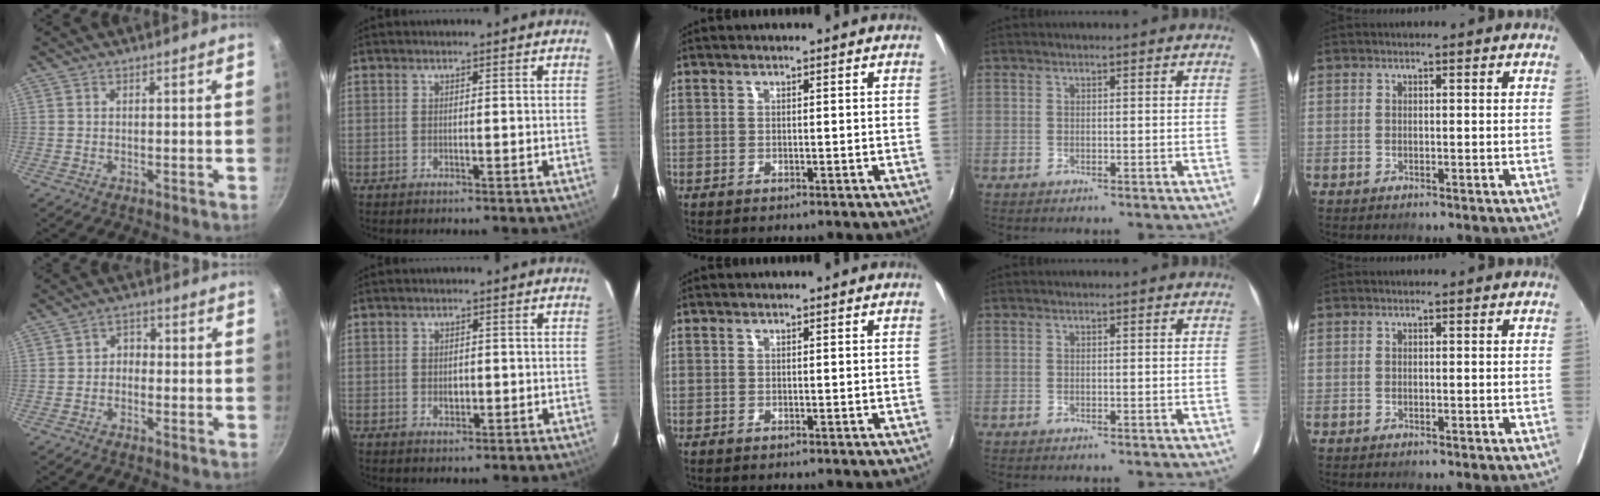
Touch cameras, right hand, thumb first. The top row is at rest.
{"thumb": {"total": 2.9, "force": [-0.9, 2.3, 1.5], "torque": [-0.010, 0.016, -0.024]}, "index": {"total": 2.2, "force": [-0.3, 1.7, 1.3], "torque": [-0.020, 0.000, -0.003]}}